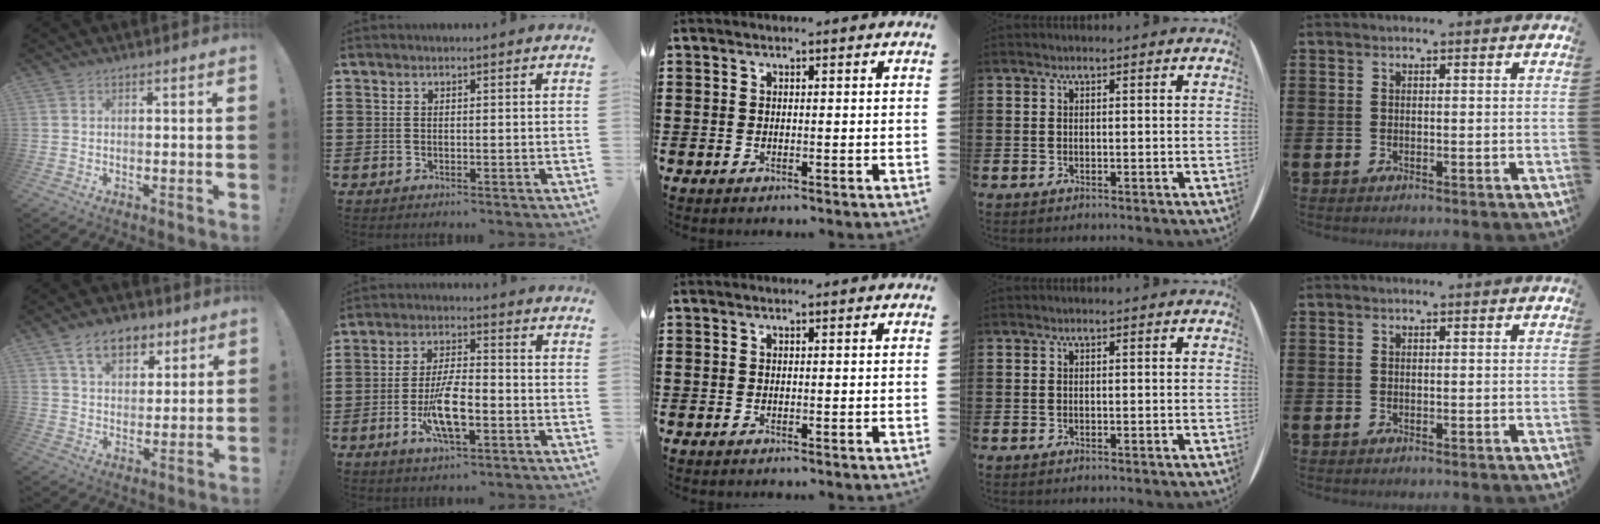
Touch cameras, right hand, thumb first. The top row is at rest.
{"thumb": {"total": 11.8, "force": [6.5, 7.4, 6.5], "torque": [-0.093, -0.021, 0.121]}, "index": {"total": 9.1, "force": [-3.0, 3.1, 8.0], "torque": [-0.169, -0.012, -0.056]}}